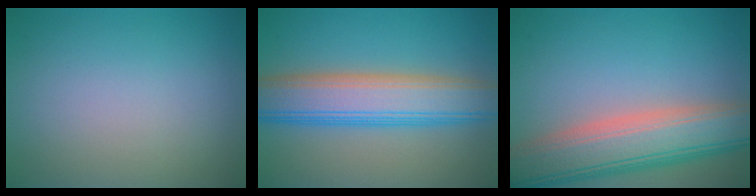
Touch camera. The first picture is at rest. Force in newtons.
{"total": 8.4, "press": 8.4, "slide": 0.0}
{"total": 9.1, "press": 9.1, "slide": 0.5}